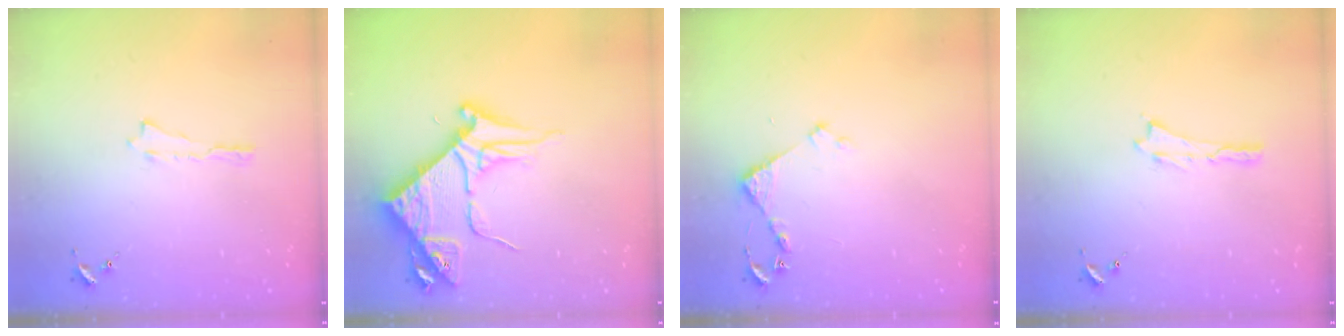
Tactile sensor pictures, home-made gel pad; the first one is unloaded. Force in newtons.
{"total": 9.4, "press": 9.3, "slide": 1.1}
{"total": 3.1, "press": 3.1, "slide": 0.3}
{"total": 0.0}